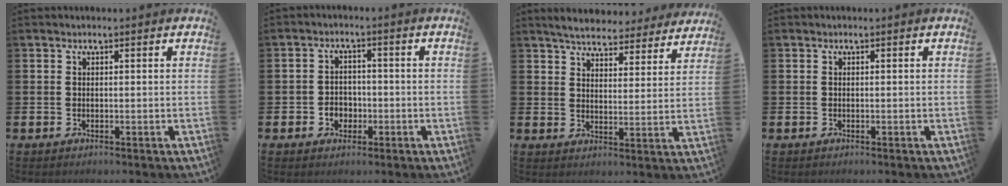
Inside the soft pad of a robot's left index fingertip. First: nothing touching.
{"total": 2.8, "force": [-1.0, 2.4, 1.0], "torque": [-0.011, -0.001, -0.026]}
{"total": 5.3, "force": [5.2, 0.7, 0.8], "torque": [-0.031, -0.036, 0.088]}
{"total": 0.0}